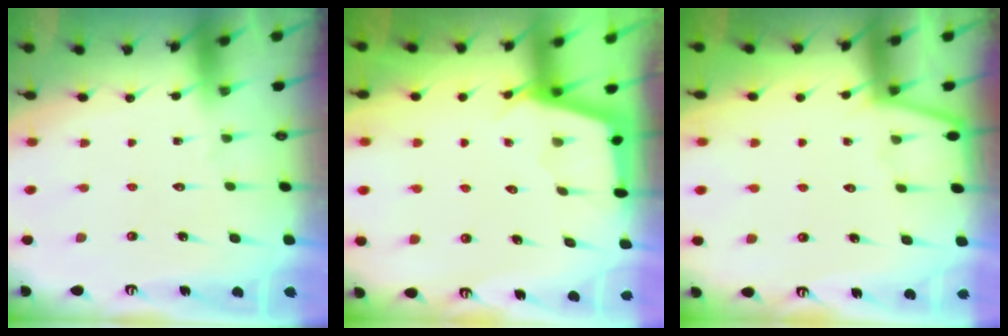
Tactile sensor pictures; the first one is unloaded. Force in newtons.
{"total": 2.8, "press": 2.8, "slide": 0.3}
{"total": 2.4, "press": 2.4, "slide": 0.2}